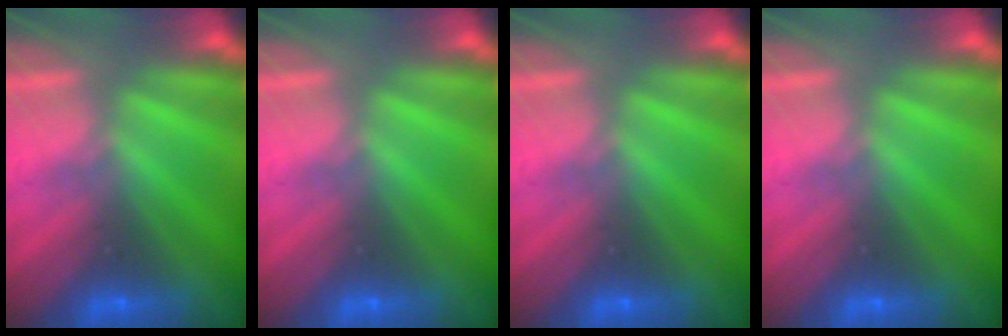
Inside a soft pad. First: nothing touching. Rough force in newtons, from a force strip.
{"total": 0.0}
{"total": 0.0}
{"total": 0.0}